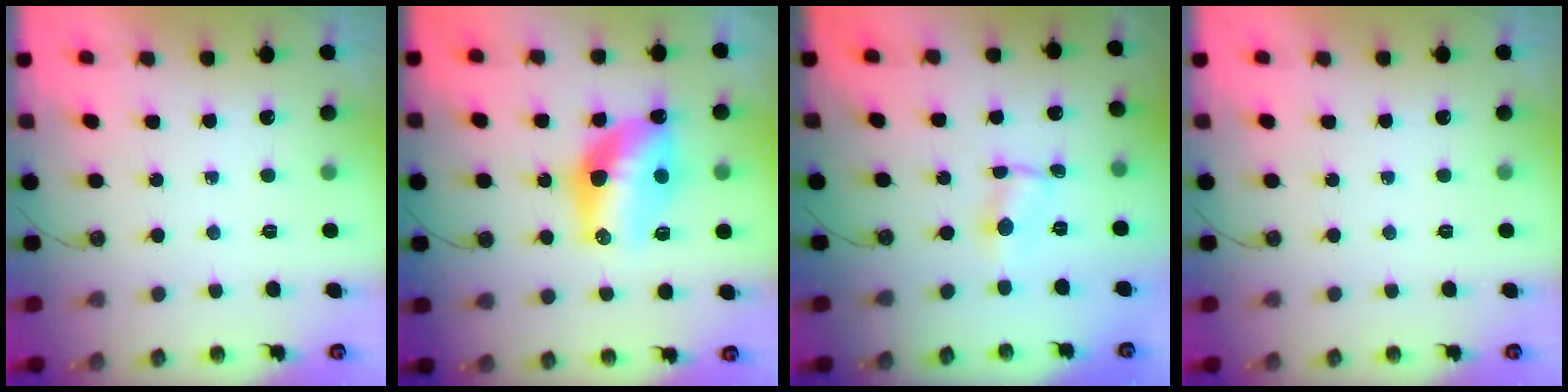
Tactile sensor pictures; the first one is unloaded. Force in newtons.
{"total": 13.6, "press": 13.5, "slide": 1.2}
{"total": 1.1, "press": 1.1, "slide": 0.2}
{"total": 0.0}